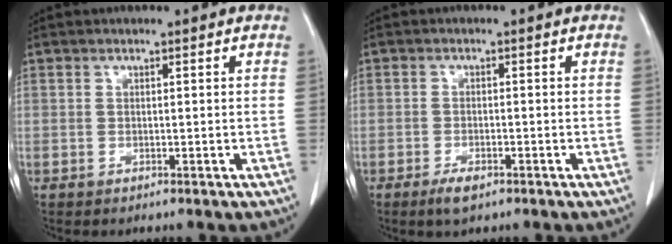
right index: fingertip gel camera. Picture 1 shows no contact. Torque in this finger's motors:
{"motor_torque": [0.25, -0.21, 0.05, 0.02]}